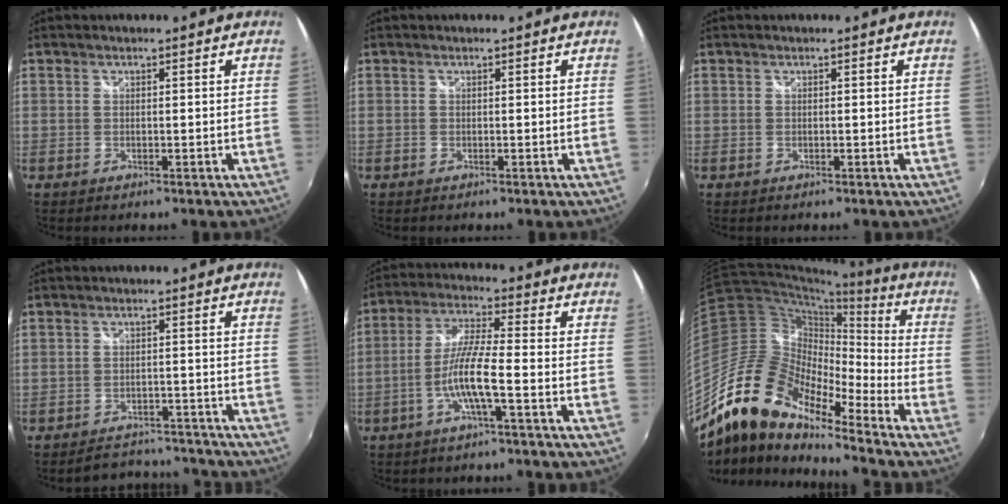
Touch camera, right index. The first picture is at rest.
{"total": 0.0}
{"total": 0.0}
{"total": 9.1, "force": [-8.4, 3.3, 1.4], "torque": [-0.032, 0.020, -0.102]}
{"total": 8.3, "force": [-3.2, 0.2, 7.6], "torque": [-0.161, 0.003, -0.061]}
{"total": 18.1, "force": [-13.7, 6.0, 10.2], "torque": [-0.174, -0.007, -0.274]}